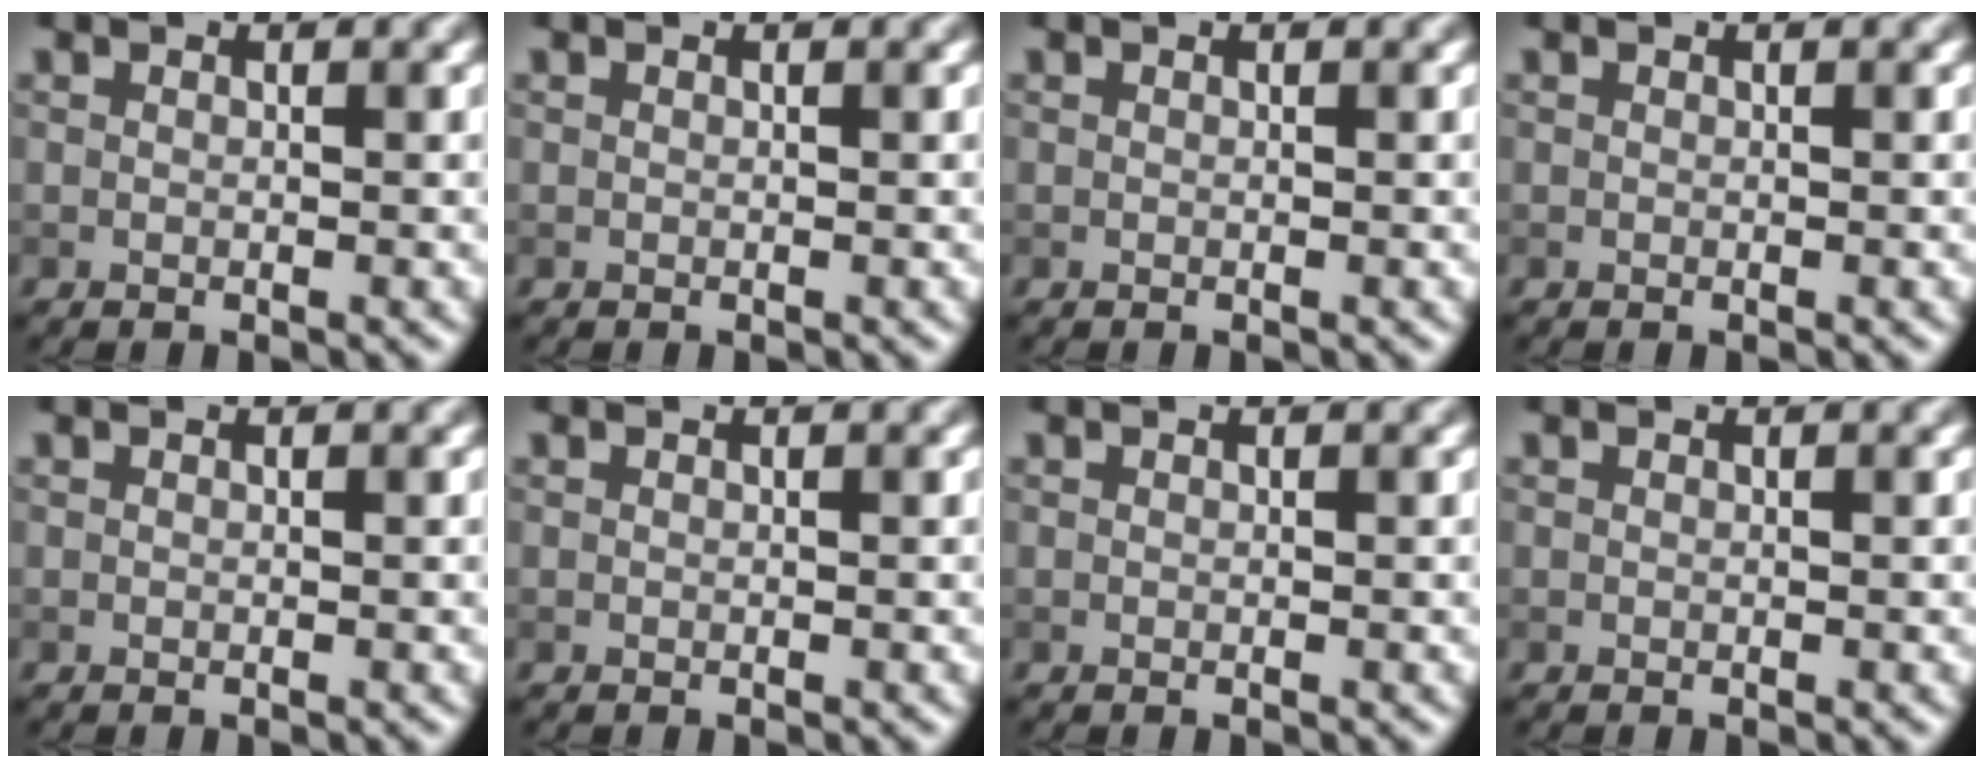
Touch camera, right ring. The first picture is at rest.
{"total": 0.0}
{"total": 0.0}
{"total": 0.0}
{"total": 0.0}
{"total": 0.0}
{"total": 0.0}
{"total": 0.0}